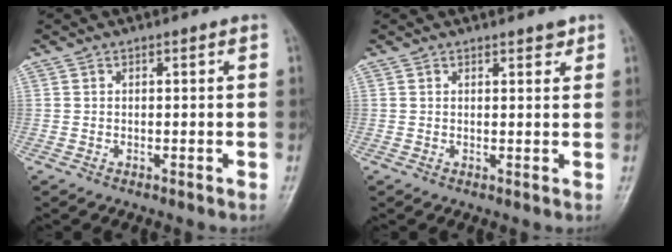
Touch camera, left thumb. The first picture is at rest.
{"total": 1.7, "force": [1.3, 0.6, 0.9], "torque": [-0.006, -0.007, 0.016]}